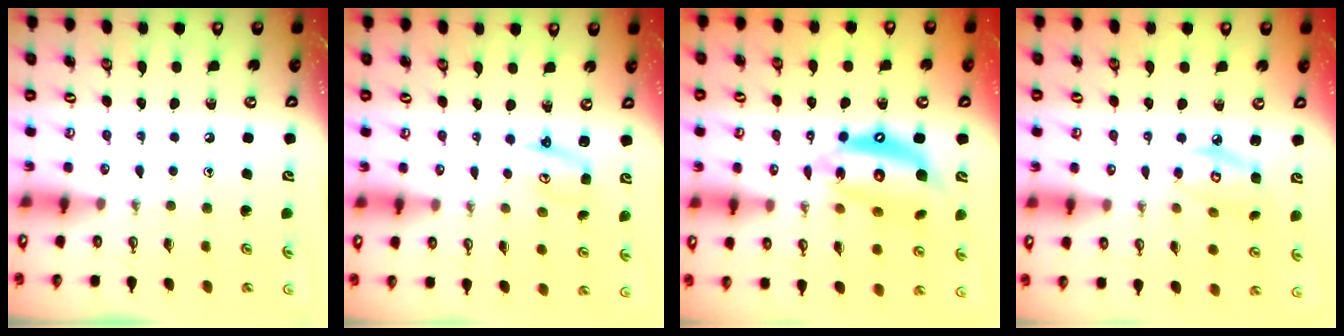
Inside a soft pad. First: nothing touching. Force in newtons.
{"total": 2.6, "press": 2.6, "slide": 0.2}
{"total": 15.7, "press": 15.6, "slide": 1.5}
{"total": 7.2, "press": 7.2, "slide": 0.4}